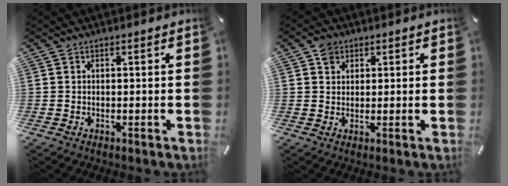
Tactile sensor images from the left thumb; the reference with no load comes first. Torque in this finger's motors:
{"motor_torque": [0.20, -0.02, 0.04, -0.47, -0.01]}